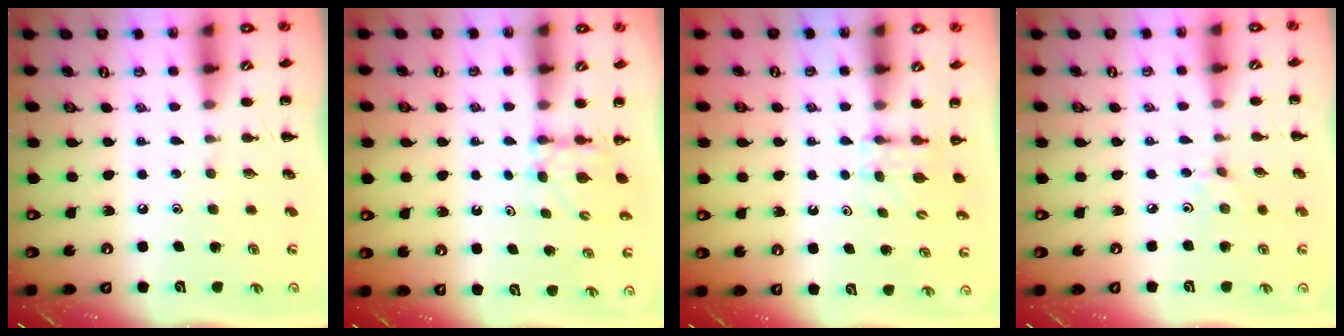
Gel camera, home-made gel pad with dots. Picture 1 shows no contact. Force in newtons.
{"total": 3.5, "press": 3.3, "slide": 1.1}
{"total": 3.4, "press": 3.1, "slide": 1.4}
{"total": 2.4, "press": 2.3, "slide": 0.8}